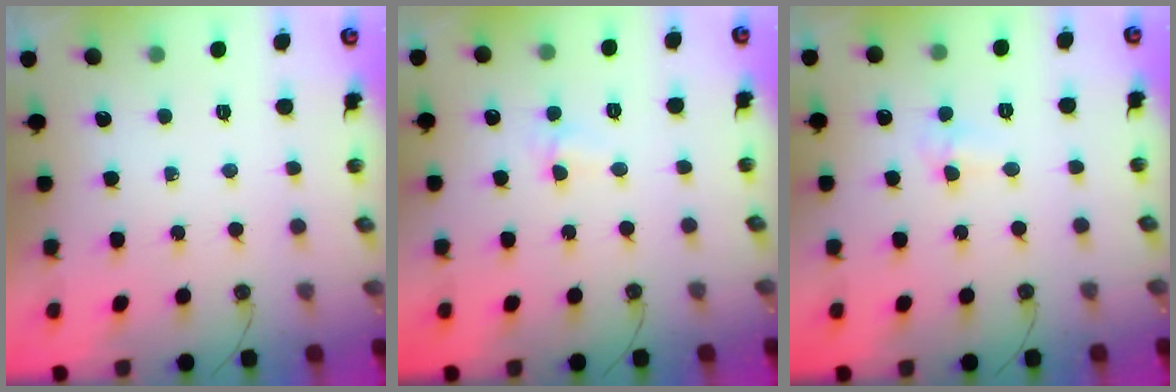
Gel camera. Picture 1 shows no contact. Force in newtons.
{"total": 2.9, "press": 2.9, "slide": 0.4}
{"total": 3.0, "press": 2.8, "slide": 1.1}